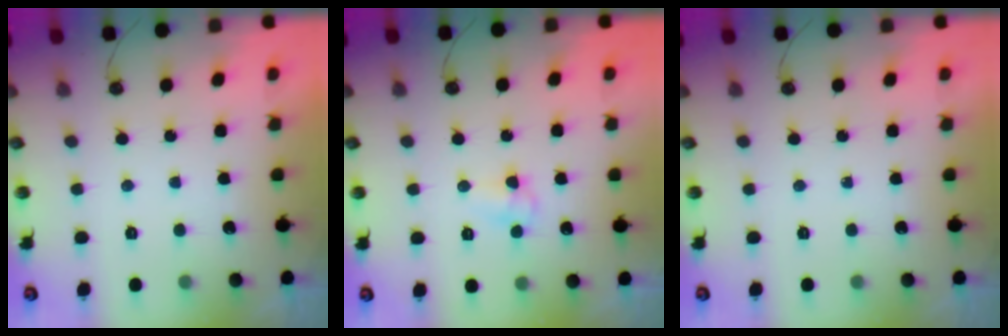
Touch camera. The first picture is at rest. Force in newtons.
{"total": 4.2, "press": 4.2, "slide": 0.8}
{"total": 0.0}